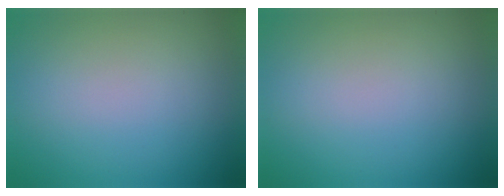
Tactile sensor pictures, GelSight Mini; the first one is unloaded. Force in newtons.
{"total": 0.0}